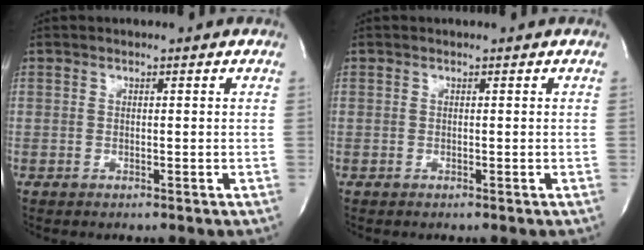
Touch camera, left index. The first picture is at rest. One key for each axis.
{"total": 0.0}